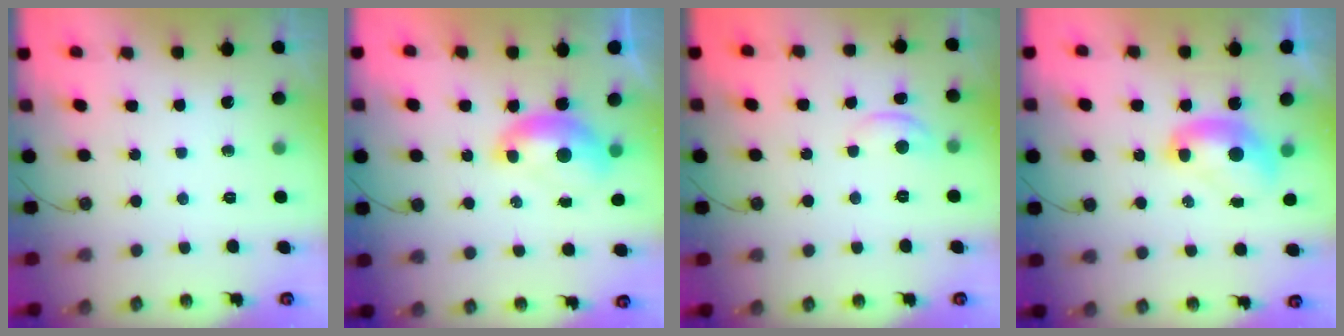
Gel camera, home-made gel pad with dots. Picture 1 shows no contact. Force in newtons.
{"total": 1.5, "press": 1.4, "slide": 0.6}
{"total": 0.9, "press": 0.8, "slide": 0.3}
{"total": 2.1, "press": 2.1, "slide": 0.2}